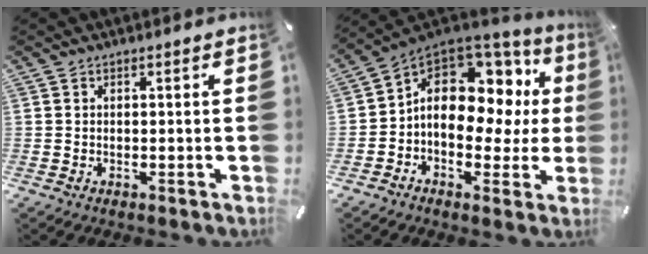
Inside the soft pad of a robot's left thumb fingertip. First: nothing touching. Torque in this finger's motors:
{"motor_torque": [2.10, 2.90, 1.70, 0.08, 0.23]}